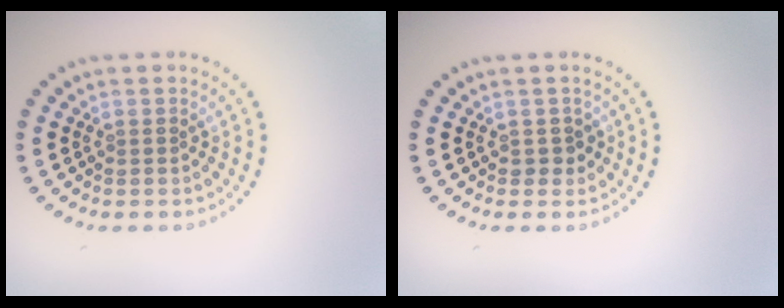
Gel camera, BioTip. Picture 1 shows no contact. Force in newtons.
{"total": 1.0, "press": 0.9, "slide": 0.4}